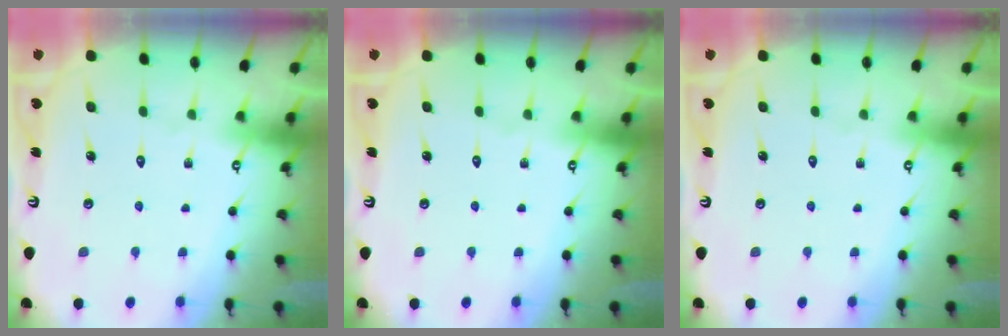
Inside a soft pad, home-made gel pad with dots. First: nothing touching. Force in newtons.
{"total": 0.0}
{"total": 0.0}